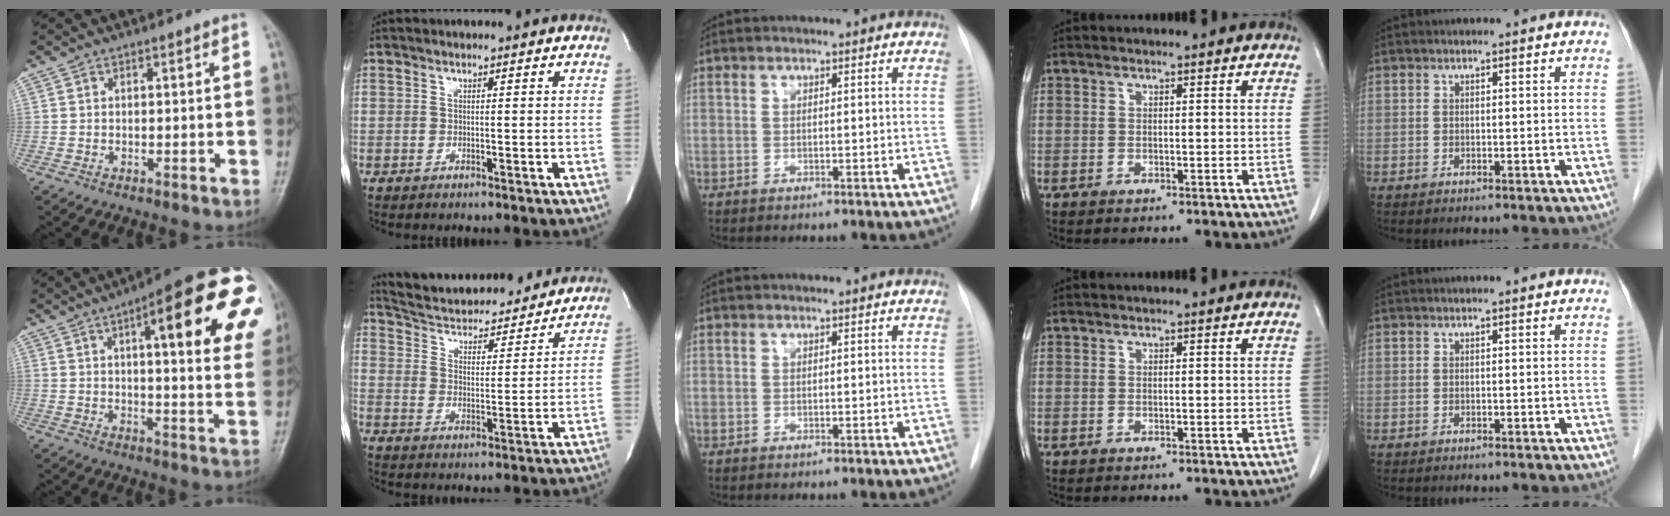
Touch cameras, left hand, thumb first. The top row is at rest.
{"thumb": {"total": 24.4, "force": [8.9, 6.4, 21.8], "torque": [-0.241, 0.001, 0.109]}, "index": {"total": 18.3, "force": [17.1, 4.0, 5.0], "torque": [-0.080, -0.002, 0.250]}}